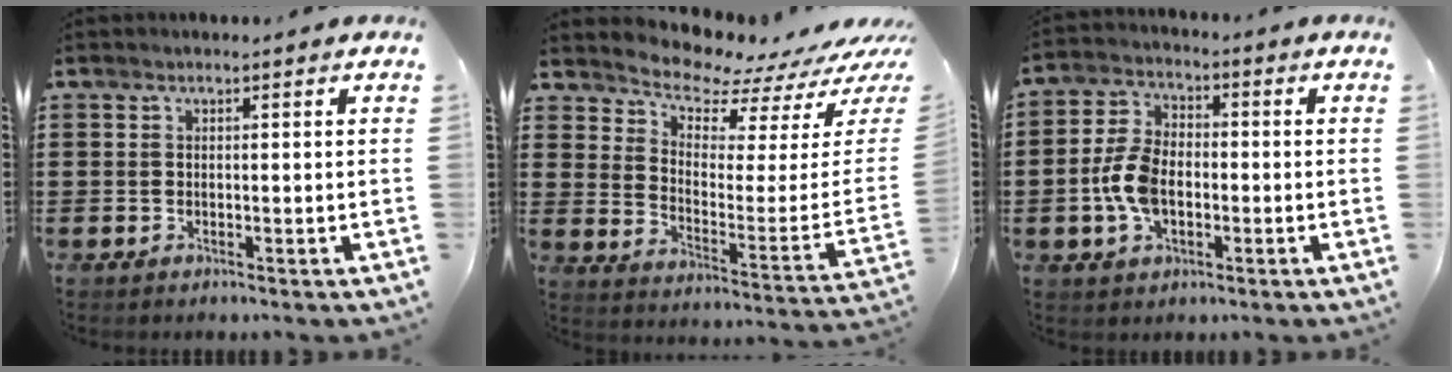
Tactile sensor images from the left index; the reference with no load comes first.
{"total": 6.8, "force": [6.5, 1.5, 1.1], "torque": [-0.046, -0.066, 0.110]}
{"total": 7.4, "force": [-1.5, 4.5, 5.7], "torque": [-0.142, 0.001, -0.034]}